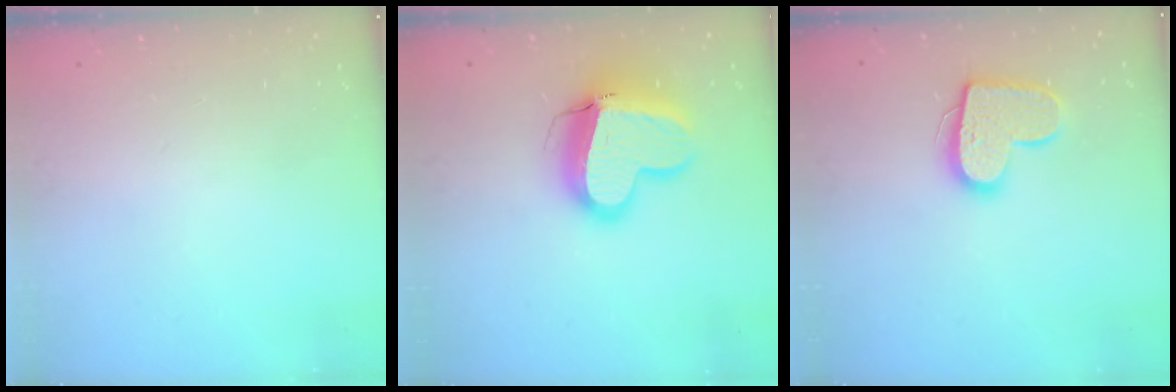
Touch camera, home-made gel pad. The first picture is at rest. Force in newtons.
{"total": 15.5, "press": 15.3, "slide": 2.2}
{"total": 14.5, "press": 14.5, "slide": 0.9}